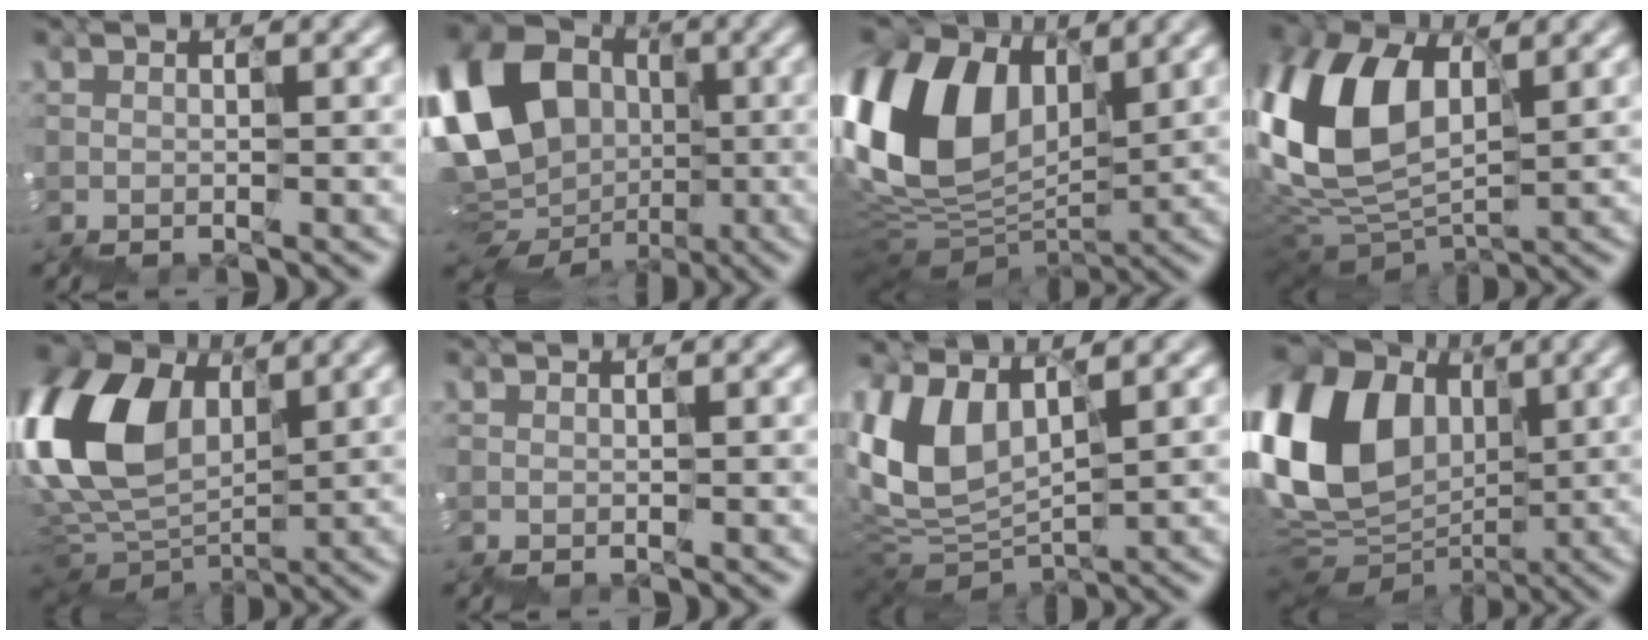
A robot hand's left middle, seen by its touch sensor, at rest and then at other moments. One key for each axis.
{"total": 13.6, "fx": -0.9, "fy": 11.5, "fz": 7.1, "tx": -0.167, "ty": 0.000, "tz": -0.016}
{"total": 11.6, "fx": 4.2, "fy": 7.9, "fz": 7.3, "tx": -0.208, "ty": 0.024, "tz": 0.076}
{"total": 8.1, "fx": 2.5, "fy": 5.6, "fz": 5.3, "tx": -0.171, "ty": 0.015, "tz": 0.047}
{"total": 11.5, "fx": 4.0, "fy": 7.8, "fz": 7.4, "tx": -0.224, "ty": 0.029, "tz": 0.068}
{"total": 0.0}
{"total": 5.9, "fx": 2.9, "fy": 3.5, "fz": 3.8, "tx": -0.134, "ty": 0.014, "tz": 0.061}
{"total": 13.1, "fx": 3.4, "fy": 9.8, "fz": 7.9, "tx": -0.203, "ty": 0.016, "tz": 0.060}